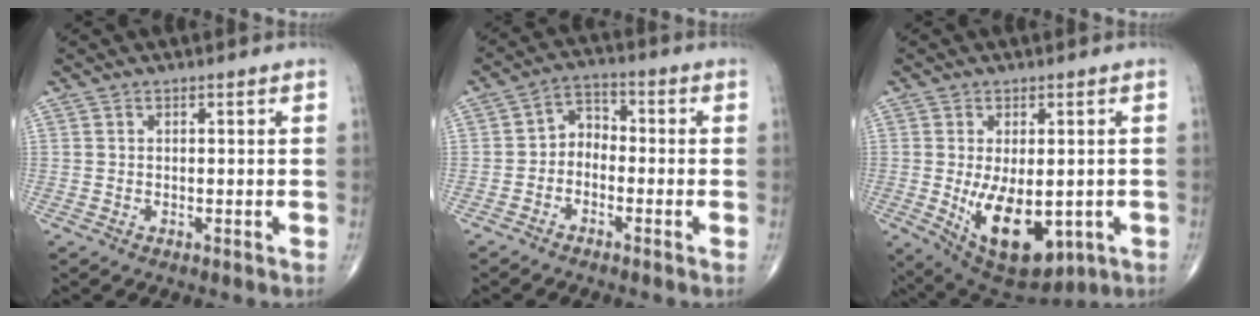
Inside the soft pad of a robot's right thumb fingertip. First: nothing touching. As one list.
[{"total": 4.7, "force": [-1.6, 3.4, 2.7], "torque": [-0.028, 0.030, -0.044]}, {"total": 14.0, "force": [-2.9, 7.5, 11.5], "torque": [-0.168, -0.017, -0.017]}]